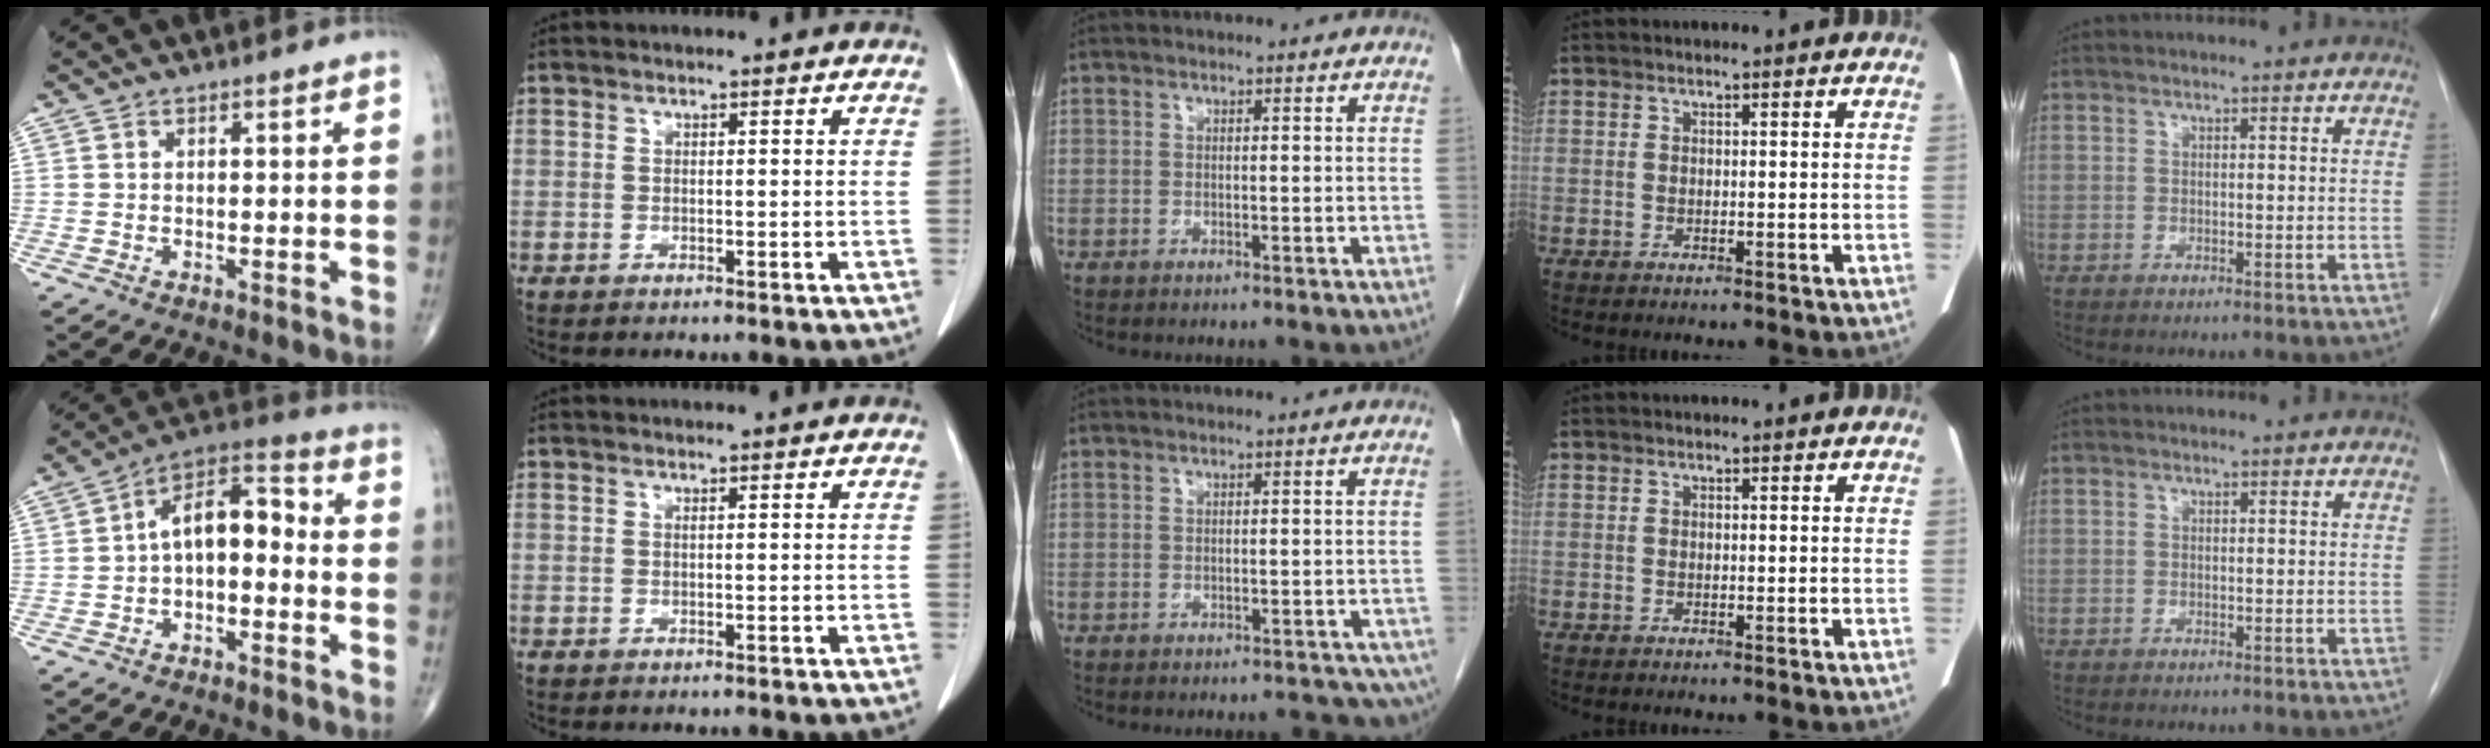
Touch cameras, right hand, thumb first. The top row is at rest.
{"thumb": {"total": 10.6, "force": [-0.9, 5.9, 8.8], "torque": [-0.121, 0.048, -0.028]}, "middle": {"total": 9.8, "force": [-7.3, 4.3, 4.9], "torque": [-0.076, -0.009, -0.074]}}